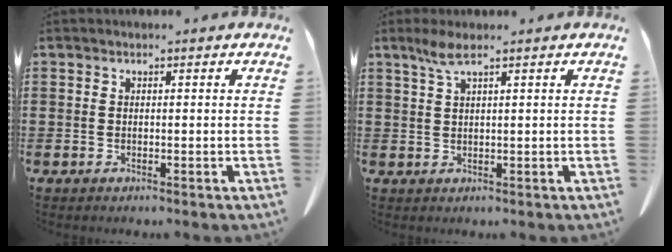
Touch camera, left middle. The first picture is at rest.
{"total": 3.0, "force": [1.8, 0.3, 2.4], "torque": [-0.052, 0.002, 0.031]}